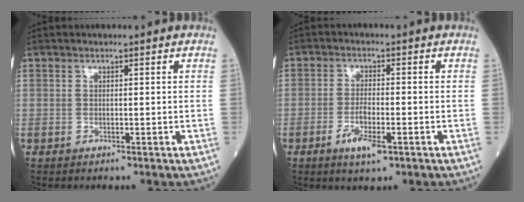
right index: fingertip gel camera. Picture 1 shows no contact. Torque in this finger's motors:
{"motor_torque": [0.61, -0.33, 0.10, 0.06]}